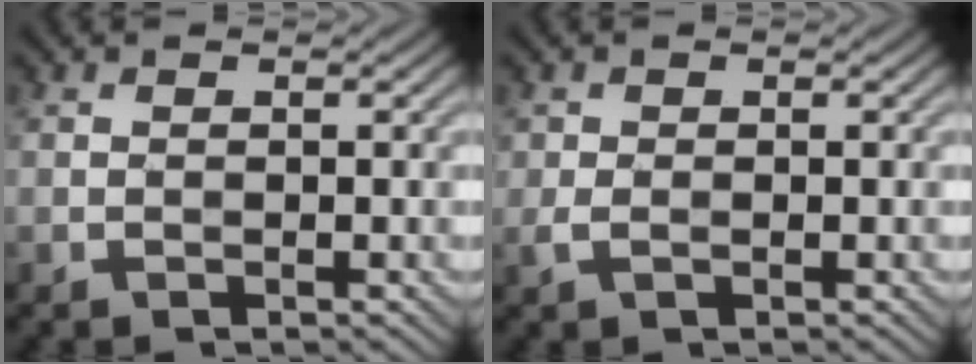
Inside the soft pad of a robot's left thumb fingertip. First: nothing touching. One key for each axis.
{"total": 1.5, "fx": -0.3, "fy": 1.0, "fz": 1.1, "tx": -0.027, "ty": -0.003, "tz": -0.008}